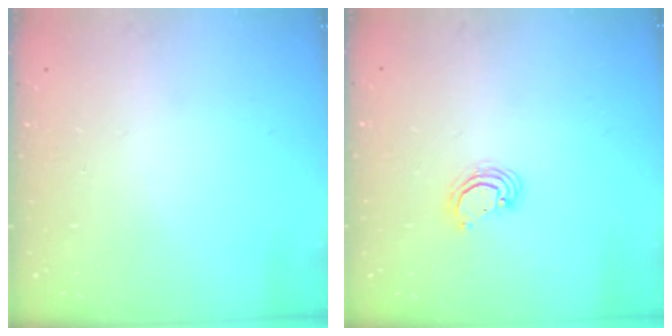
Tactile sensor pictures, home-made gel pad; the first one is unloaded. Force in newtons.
{"total": 3.0, "press": 3.0, "slide": 0.3}